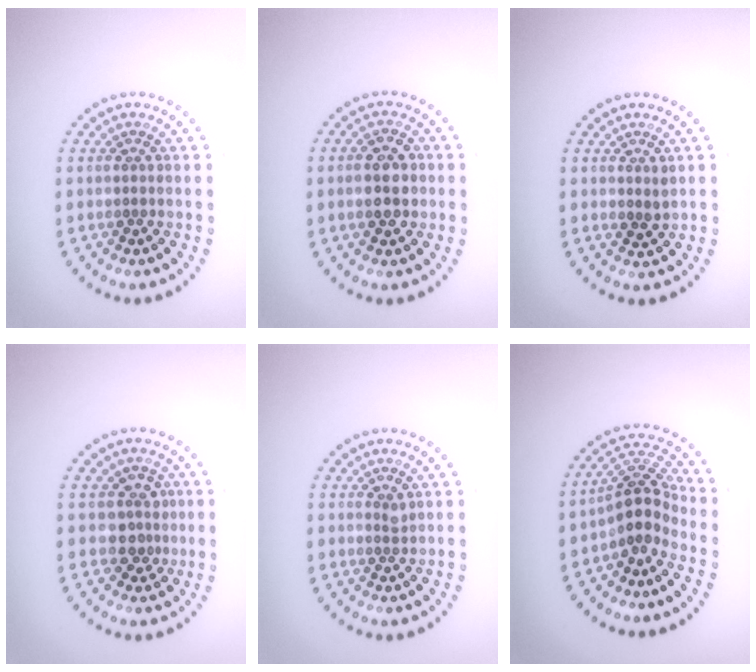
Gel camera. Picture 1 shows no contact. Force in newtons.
{"total": 2.8, "press": 2.8, "slide": 0.2}
{"total": 1.1, "press": 1.0, "slide": 0.4}
{"total": 2.3, "press": 1.9, "slide": 1.3}
{"total": 0.7, "press": 0.5, "slide": 0.5}
{"total": 3.9, "press": 3.1, "slide": 2.4}